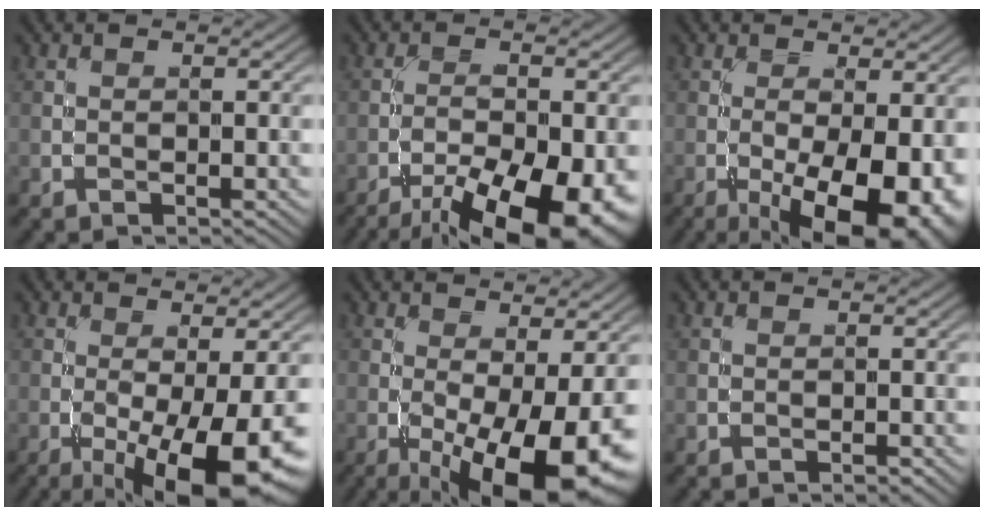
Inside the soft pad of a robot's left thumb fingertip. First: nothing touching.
{"total": 14.9, "force": [-9.3, 5.5, 10.3], "torque": [-0.156, -0.040, -0.126]}
{"total": 14.0, "force": [-5.1, 5.4, 11.9], "torque": [-0.169, -0.016, -0.063]}
{"total": 12.5, "force": [-4.8, 3.1, 11.1], "torque": [-0.164, -0.015, -0.066]}
{"total": 13.8, "force": [-4.9, 4.1, 12.2], "torque": [-0.186, -0.016, -0.067]}
{"total": 0.6, "force": [-0.4, 0.2, 0.4], "torque": [-0.004, 0.001, -0.008]}